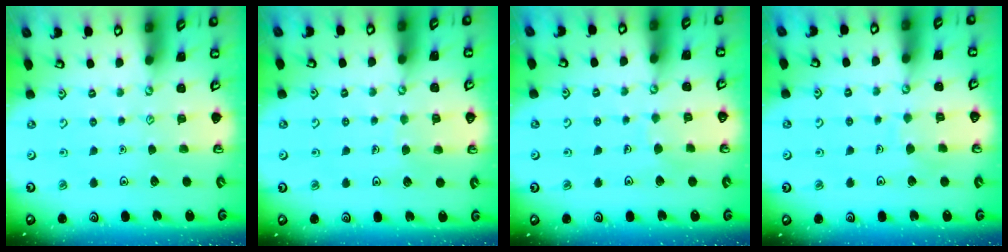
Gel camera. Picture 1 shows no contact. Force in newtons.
{"total": 4.3, "press": 4.2, "slide": 0.4}
{"total": 4.7, "press": 4.7, "slide": 0.1}
{"total": 5.4, "press": 5.4, "slide": 0.5}